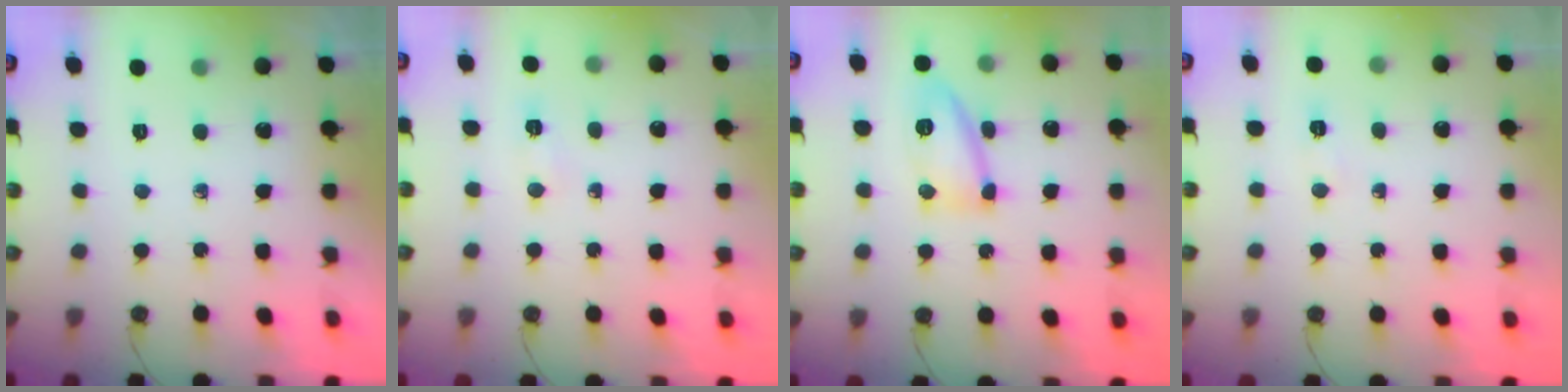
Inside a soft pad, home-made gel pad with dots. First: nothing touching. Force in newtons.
{"total": 2.9, "press": 2.9, "slide": 0.3}
{"total": 10.9, "press": 10.8, "slide": 1.2}
{"total": 3.0, "press": 3.0, "slide": 0.5}